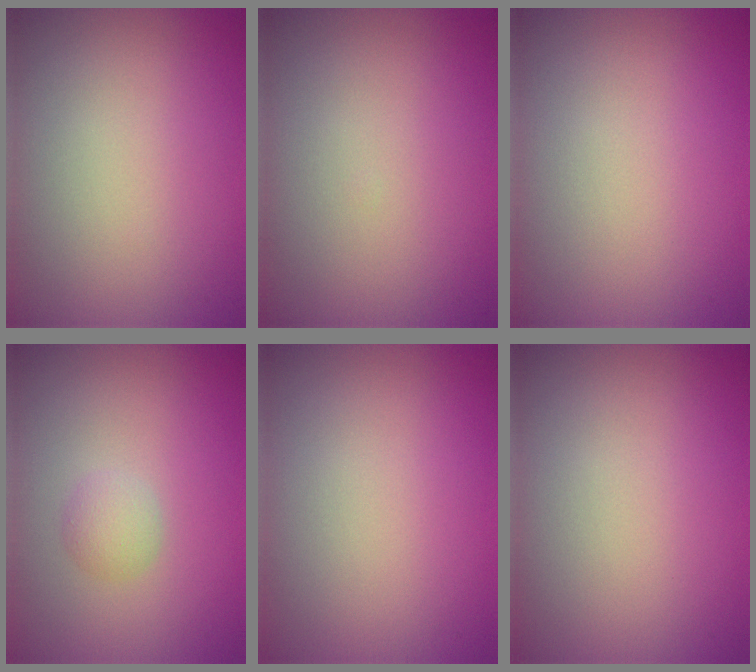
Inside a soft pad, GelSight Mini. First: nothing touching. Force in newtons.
{"total": 0.0}
{"total": 0.0}
{"total": 1.5, "press": 1.4, "slide": 0.1}
{"total": 0.0}
{"total": 0.0}